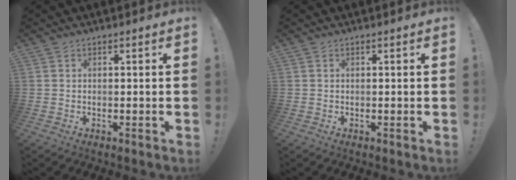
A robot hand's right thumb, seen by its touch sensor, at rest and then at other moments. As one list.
[{"total": 0.0}]